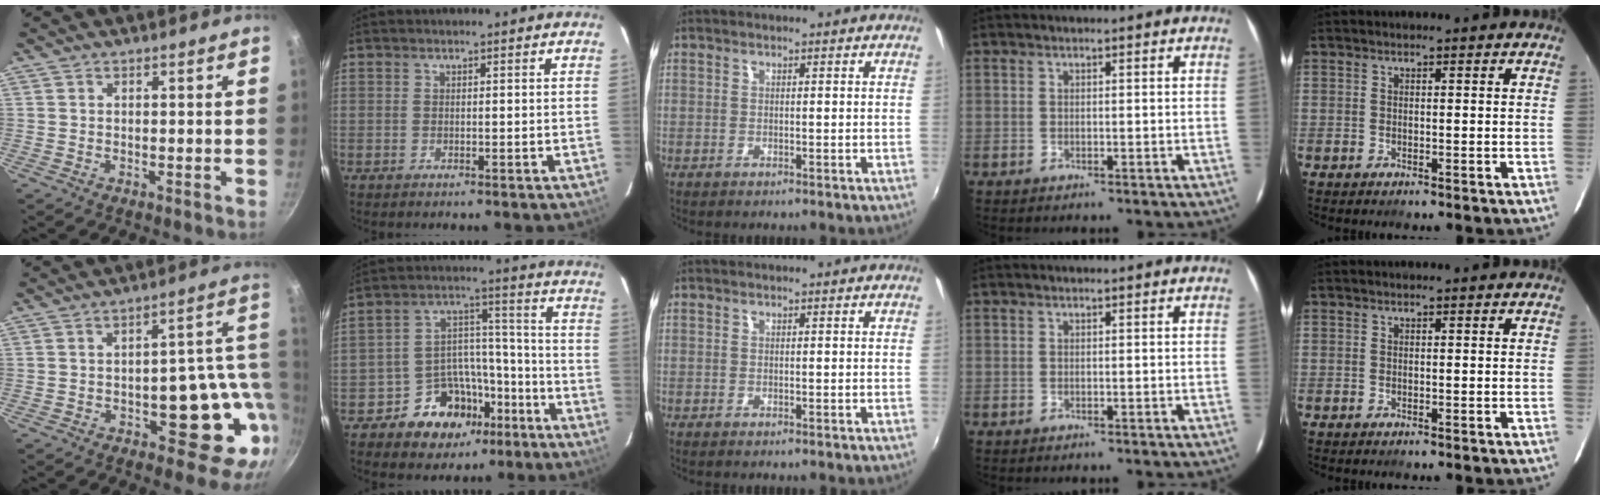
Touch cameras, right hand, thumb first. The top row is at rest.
{"thumb": {"total": 15.5, "force": [-2.8, 8.4, 12.7], "torque": [-0.093, 0.025, -0.027]}, "index": {"total": 12.3, "force": [-7.7, 8.7, 4.0], "torque": [-0.076, 0.045, -0.112]}}